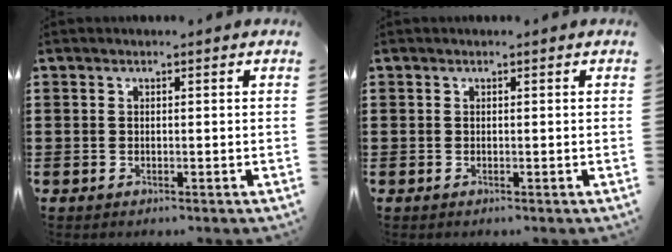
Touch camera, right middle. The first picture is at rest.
{"total": 0.0}